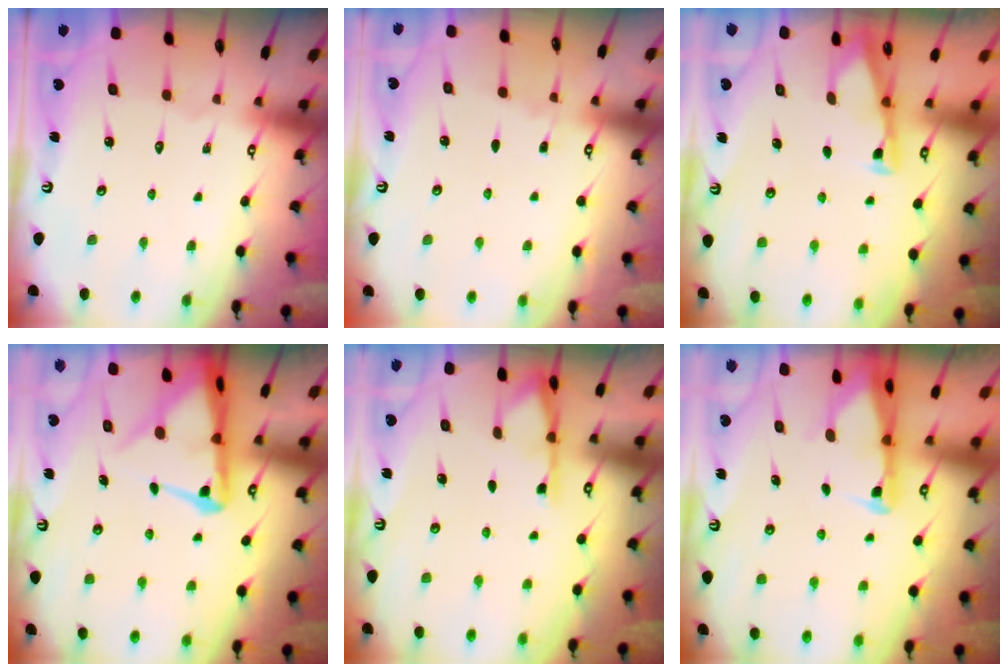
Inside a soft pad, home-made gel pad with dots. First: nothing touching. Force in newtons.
{"total": 1.6, "press": 1.6, "slide": 0.3}
{"total": 2.9, "press": 2.9, "slide": 0.3}
{"total": 7.0, "press": 7.0, "slide": 0.8}
{"total": 2.8, "press": 2.7, "slide": 0.5}
{"total": 2.6, "press": 2.6, "slide": 0.2}